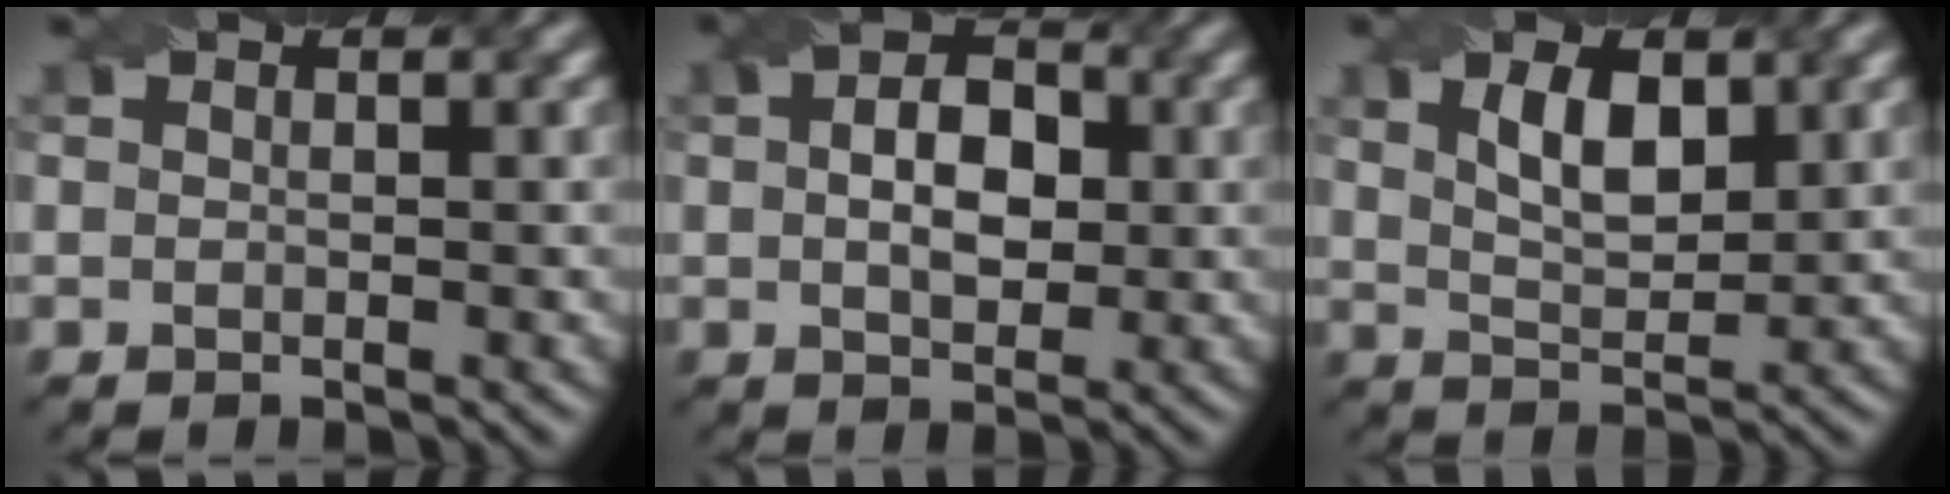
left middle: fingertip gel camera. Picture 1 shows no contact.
{"total": 4.1, "force": [-0.2, 2.9, 2.9], "torque": [-0.037, 0.009, 0.006]}
{"total": 2.9, "force": [1.0, 1.5, 2.3], "torque": [-0.042, 0.002, 0.036]}